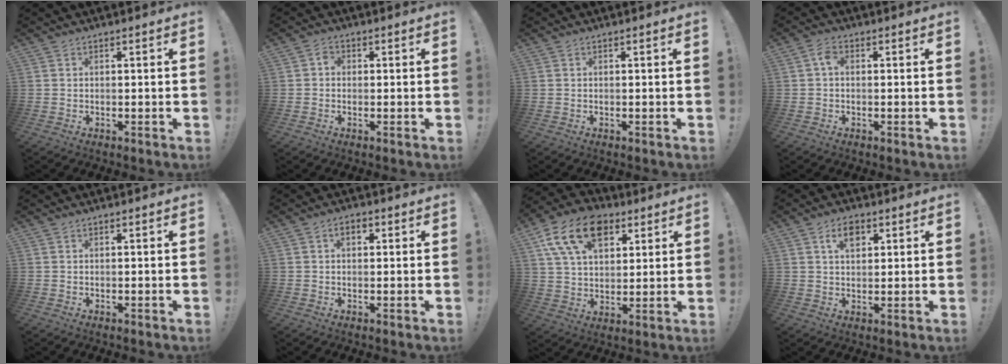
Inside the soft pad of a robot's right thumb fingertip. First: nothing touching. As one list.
[{"total": 2.2, "force": [-0.3, 1.9, 1.1], "torque": [-0.015, 0.007, -0.007]}, {"total": 0.0}, {"total": 2.9, "force": [0.3, 1.8, 2.2], "torque": [-0.039, 0.008, 0.004]}, {"total": 0.0}, {"total": 2.8, "force": [0.5, 1.8, 2.0], "torque": [-0.030, 0.005, 0.007]}, {"total": 17.2, "force": [8.2, 11.2, 10.3], "torque": [-0.170, -0.027, 0.153]}, {"total": 5.9, "force": [2.9, 3.8, 3.6], "torque": [-0.053, -0.001, 0.049]}]